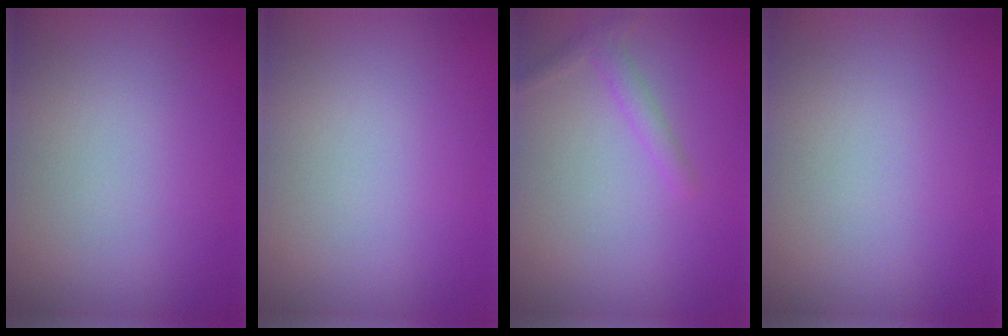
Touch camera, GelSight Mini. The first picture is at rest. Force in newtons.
{"total": 0.0}
{"total": 1.6, "press": 1.6, "slide": 0.1}
{"total": 0.0}